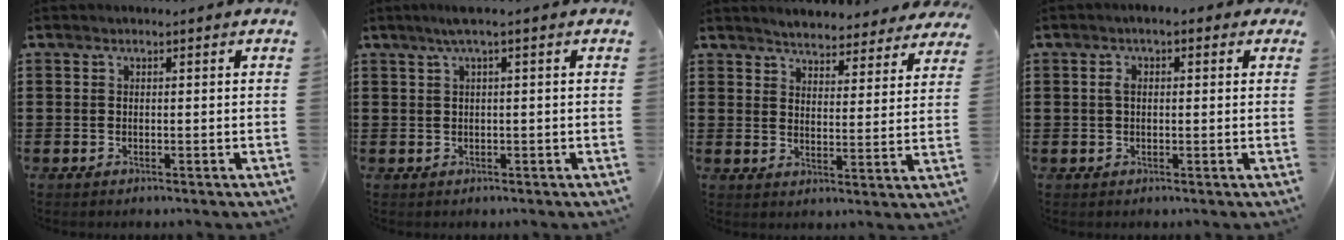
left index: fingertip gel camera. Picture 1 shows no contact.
{"total": 1.9, "force": [0.4, -0.3, 1.9], "torque": [-0.033, -0.003, 0.008]}
{"total": 4.1, "force": [4.1, 0.1, 0.3], "torque": [-0.026, -0.023, 0.071]}
{"total": 2.7, "force": [0.3, 1.2, 2.4], "torque": [-0.050, 0.009, 0.002]}